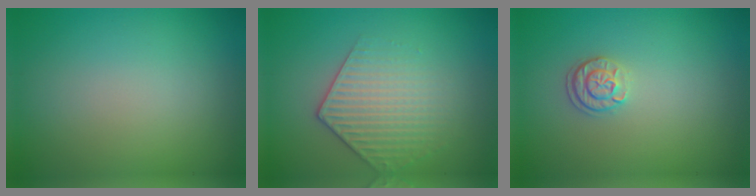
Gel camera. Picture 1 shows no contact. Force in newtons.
{"total": 3.2, "press": 3.1, "slide": 0.9}
{"total": 1.7, "press": 1.6, "slide": 0.7}